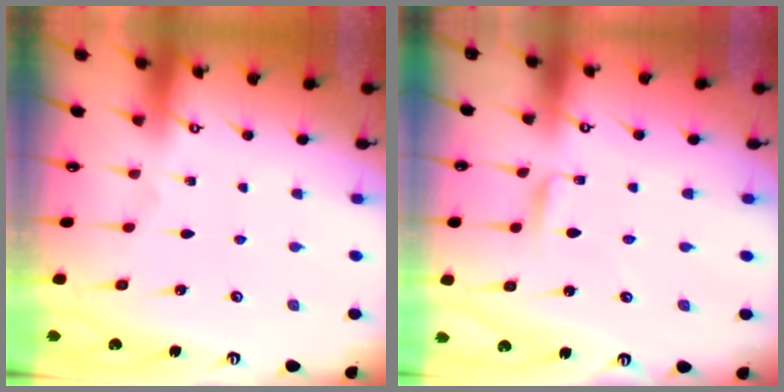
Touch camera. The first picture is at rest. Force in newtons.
{"total": 2.6, "press": 2.5, "slide": 0.3}